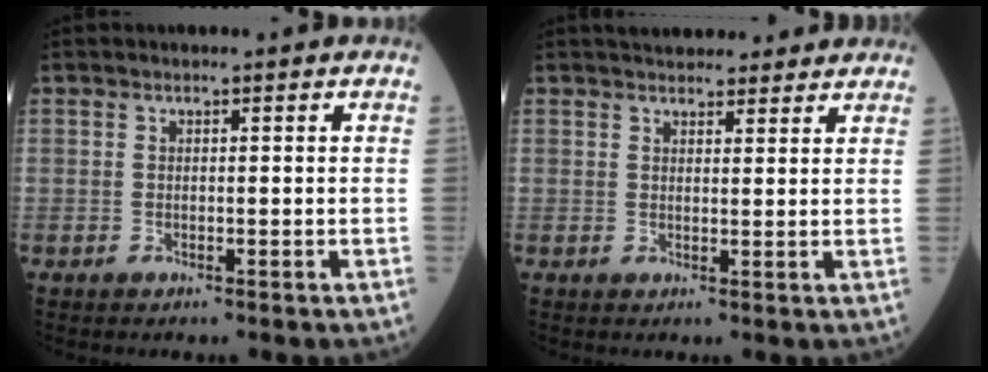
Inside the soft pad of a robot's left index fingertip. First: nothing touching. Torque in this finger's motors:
{"motor_torque": [0.22, -0.34, 0.26, 0.03]}